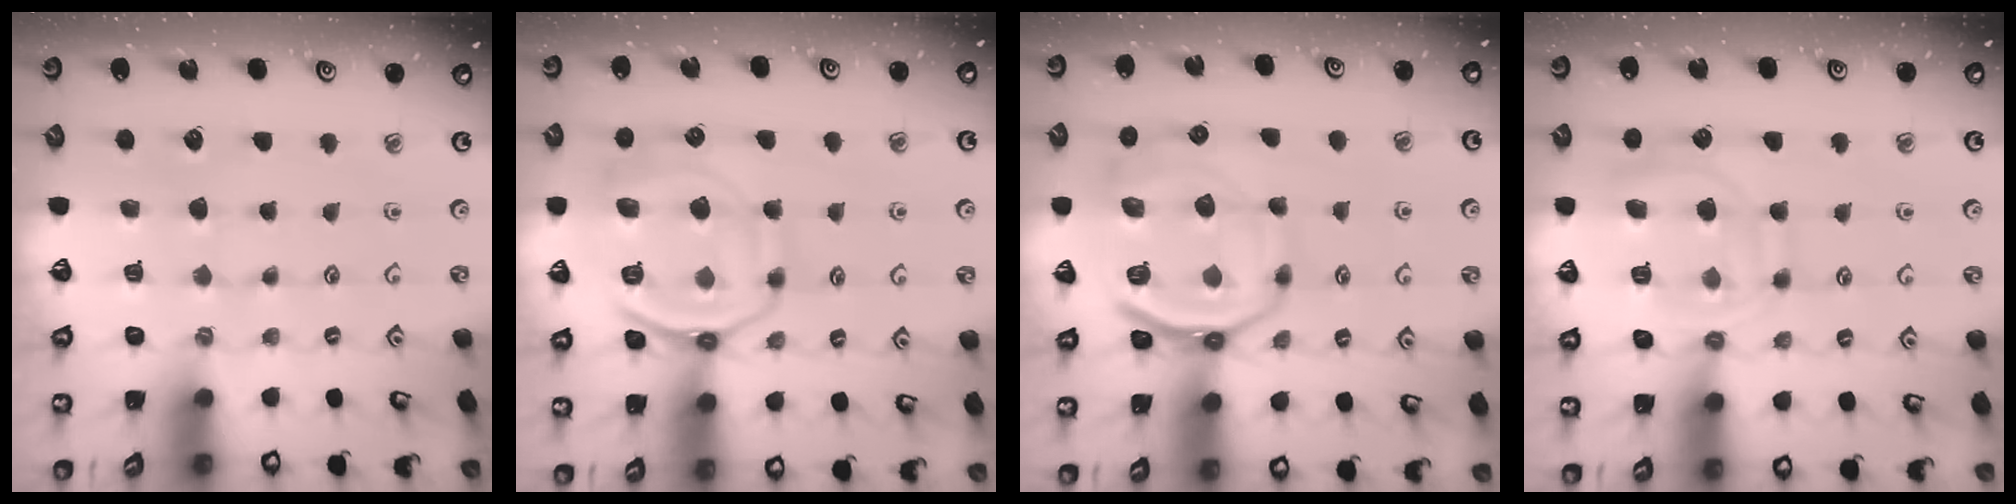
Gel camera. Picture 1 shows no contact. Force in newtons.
{"total": 14.9, "press": 14.8, "slide": 1.6}
{"total": 15.1, "press": 14.9, "slide": 2.1}
{"total": 11.5, "press": 11.5, "slide": 1.1}